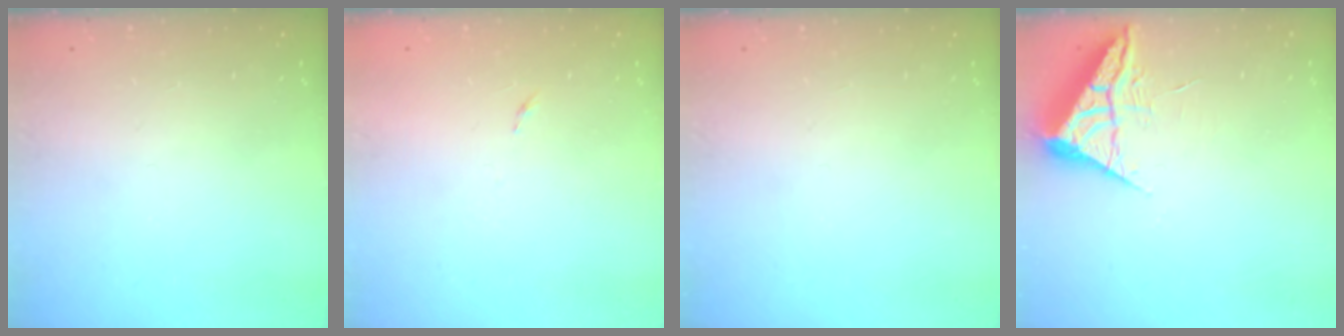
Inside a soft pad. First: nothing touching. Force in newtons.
{"total": 2.6, "press": 2.6, "slide": 0.4}
{"total": 0.0}
{"total": 6.3, "press": 6.3, "slide": 0.9}